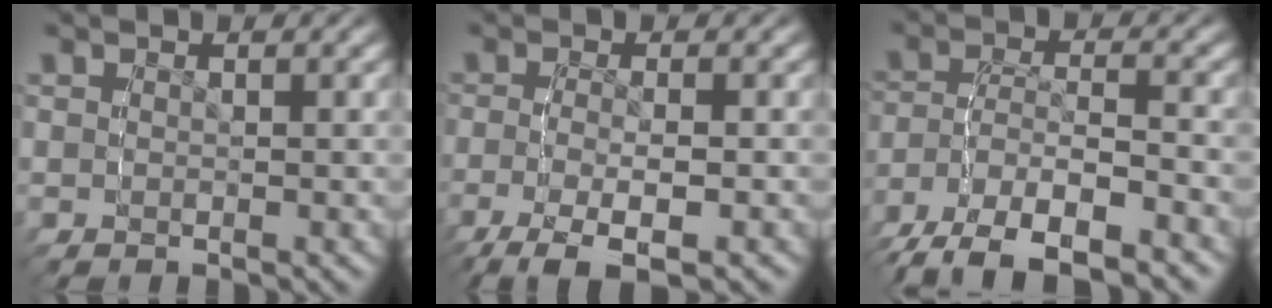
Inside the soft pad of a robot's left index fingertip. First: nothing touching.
{"total": 5.4, "force": [-3.5, 1.6, 3.9], "torque": [-0.081, -0.025, -0.040]}
{"total": 8.5, "force": [-5.6, 4.0, 4.9], "torque": [-0.101, -0.034, -0.068]}